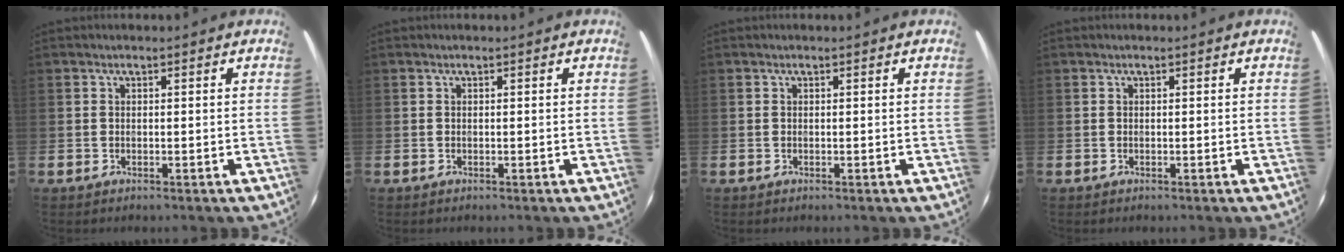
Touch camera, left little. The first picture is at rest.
{"total": 0.0}
{"total": 0.0}
{"total": 0.0}